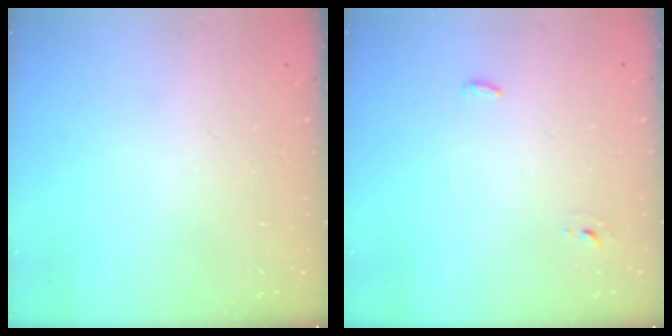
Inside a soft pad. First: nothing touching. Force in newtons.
{"total": 3.0, "press": 2.8, "slide": 1.2}